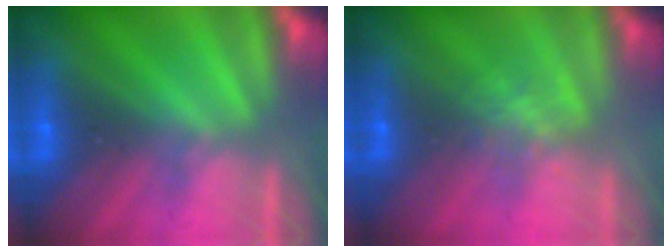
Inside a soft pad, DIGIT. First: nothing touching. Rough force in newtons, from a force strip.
{"total": 2.2}